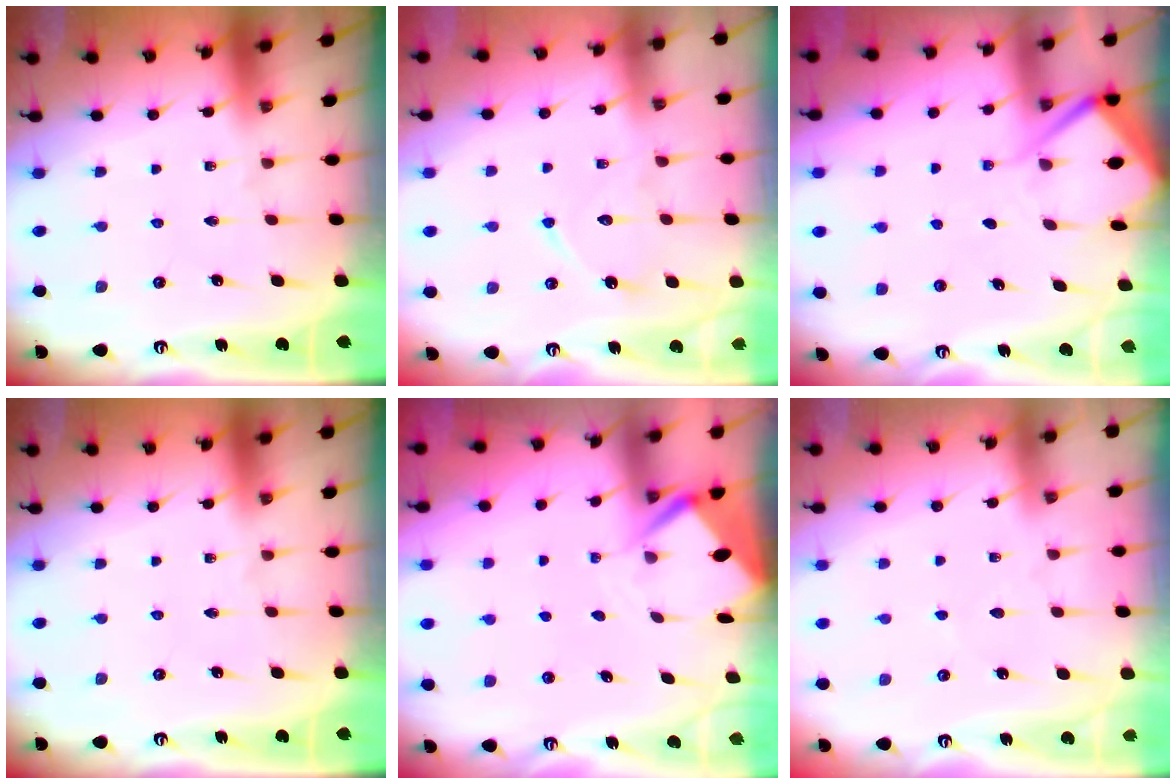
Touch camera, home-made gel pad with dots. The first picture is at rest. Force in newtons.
{"total": 9.6, "press": 9.6, "slide": 0.6}
{"total": 5.6, "press": 5.6, "slide": 0.5}
{"total": 0.0}
{"total": 3.6, "press": 3.6, "slide": 0.4}
{"total": 3.0, "press": 2.9, "slide": 0.4}